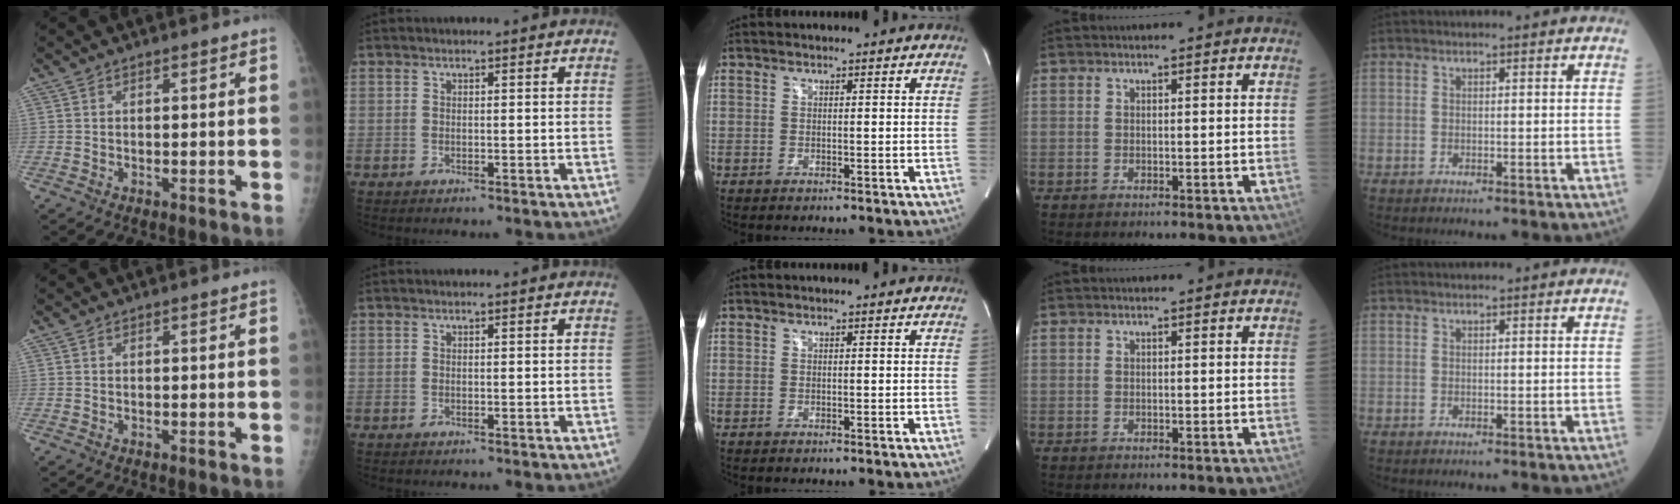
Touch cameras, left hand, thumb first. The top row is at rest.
{}